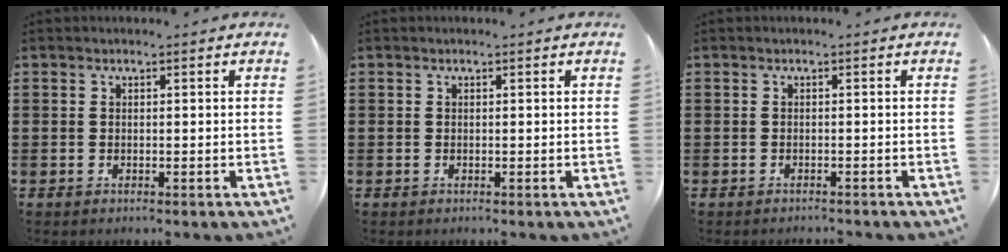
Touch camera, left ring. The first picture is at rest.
{"total": 0.0}
{"total": 0.6, "force": [-0.6, 0.0, 0.1], "torque": [-0.005, -0.001, -0.012]}